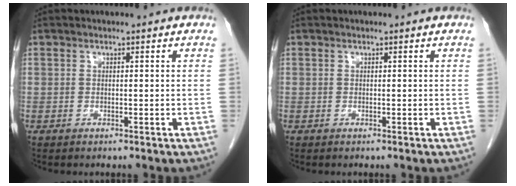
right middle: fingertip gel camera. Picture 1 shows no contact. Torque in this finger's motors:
{"motor_torque": [-0.06, -0.10, -0.03, -0.01]}